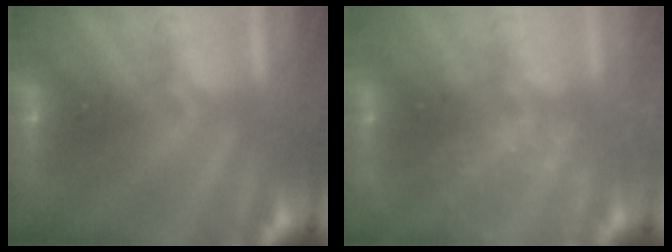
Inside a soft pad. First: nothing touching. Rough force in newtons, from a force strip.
{"total": 2.4}